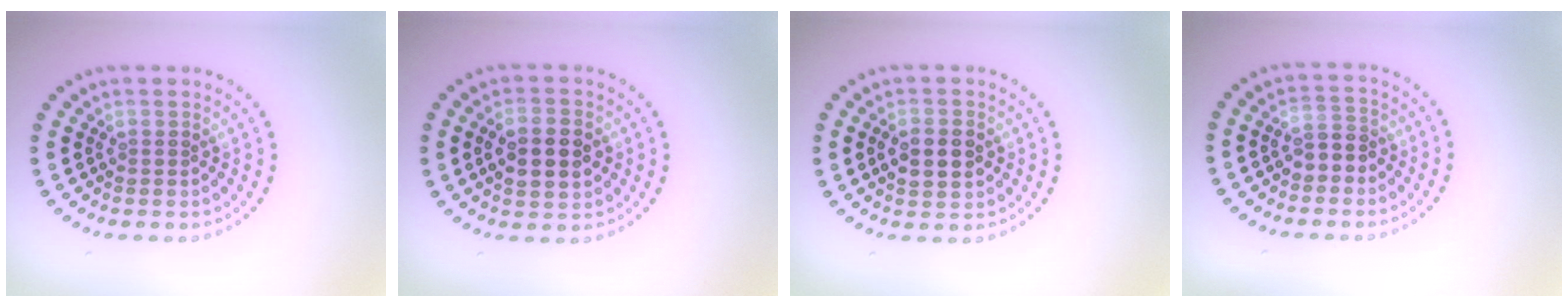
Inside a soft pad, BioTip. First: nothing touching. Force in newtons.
{"total": 4.6, "press": 4.6, "slide": 0.1}
{"total": 3.8, "press": 3.8, "slide": 0.3}
{"total": 2.4, "press": 2.4, "slide": 0.7}